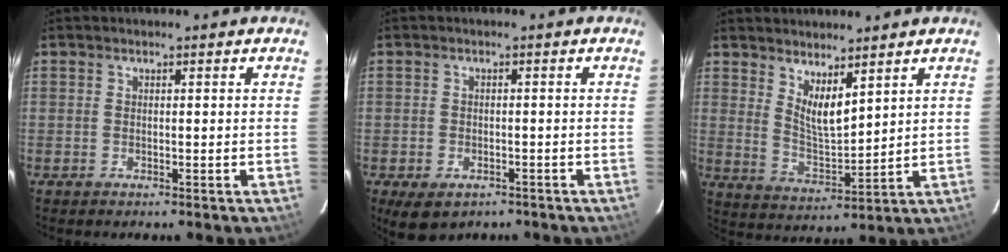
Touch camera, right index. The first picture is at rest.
{"total": 5.6, "force": [-3.3, 3.5, 2.9], "torque": [-0.060, -0.015, -0.043]}
{"total": 7.0, "force": [4.7, 2.1, 4.8], "torque": [-0.081, -0.016, 0.090]}